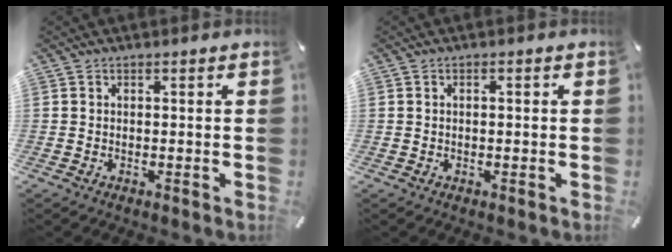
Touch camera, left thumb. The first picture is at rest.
{"total": 0.6, "force": [0.0, 0.2, 0.6], "torque": [-0.011, 0.001, 0.001]}